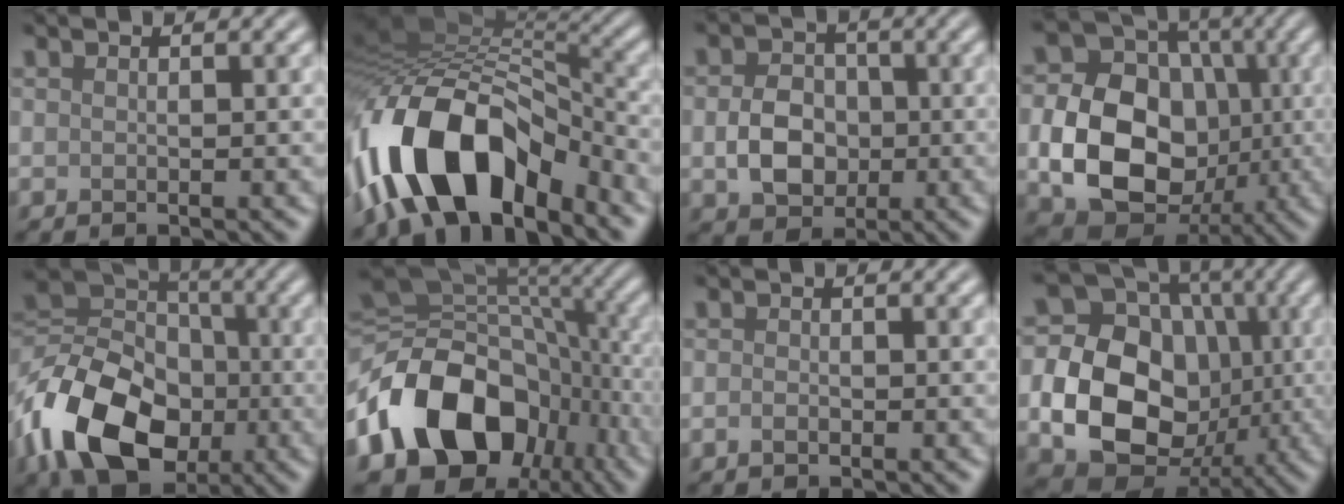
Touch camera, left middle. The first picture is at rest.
{"total": 12.6, "force": [-6.7, 6.2, 8.7], "torque": [-0.150, 0.007, -0.122]}
{"total": 4.4, "force": [-0.6, 3.5, 2.6], "torque": [-0.051, 0.003, -0.011]}
{"total": 11.4, "force": [-1.7, 8.9, 6.9], "torque": [-0.130, -0.004, -0.040]}
{"total": 13.2, "force": [-4.4, 9.5, 8.0], "torque": [-0.183, -0.011, -0.087]}
{"total": 15.6, "force": [-5.1, 11.6, 9.2], "torque": [-0.182, -0.007, -0.096]}
{"total": 0.7, "force": [-0.4, 0.4, 0.4], "torque": [-0.010, 0.002, -0.009]}
{"total": 15.3, "force": [-1.5, 12.5, 8.6], "torque": [-0.164, -0.010, -0.035]}